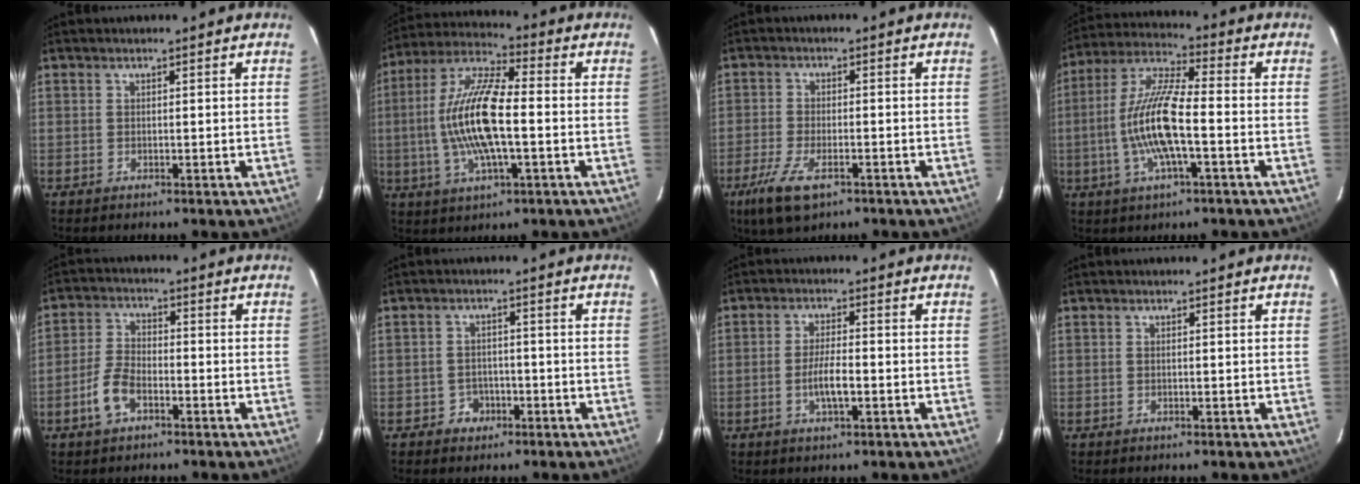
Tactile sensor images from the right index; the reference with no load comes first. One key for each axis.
{"total": 15.5, "fx": -1.6, "fy": 4.3, "fz": 14.8, "tx": -0.296, "ty": 0.006, "tz": -0.037}
{"total": 8.7, "fx": -5.0, "fy": 3.3, "fz": 6.3, "tx": -0.154, "ty": -0.025, "tz": -0.093}
{"total": 13.4, "fx": -2.9, "fy": 2.7, "fz": 12.8, "tx": -0.263, "ty": 0.002, "tz": -0.060}
{"total": 6.8, "fx": -3.5, "fy": 3.4, "fz": 4.6, "tx": -0.104, "ty": 0.007, "tz": -0.068}
{"total": 3.5, "fx": -1.9, "fy": 3.0, "fz": 0.4, "tx": -0.011, "ty": 0.011, "tz": -0.027}
{"total": 4.7, "fx": -1.5, "fy": 1.1, "fz": 4.3, "tx": -0.084, "ty": -0.003, "tz": -0.026}
{"total": 0.0}